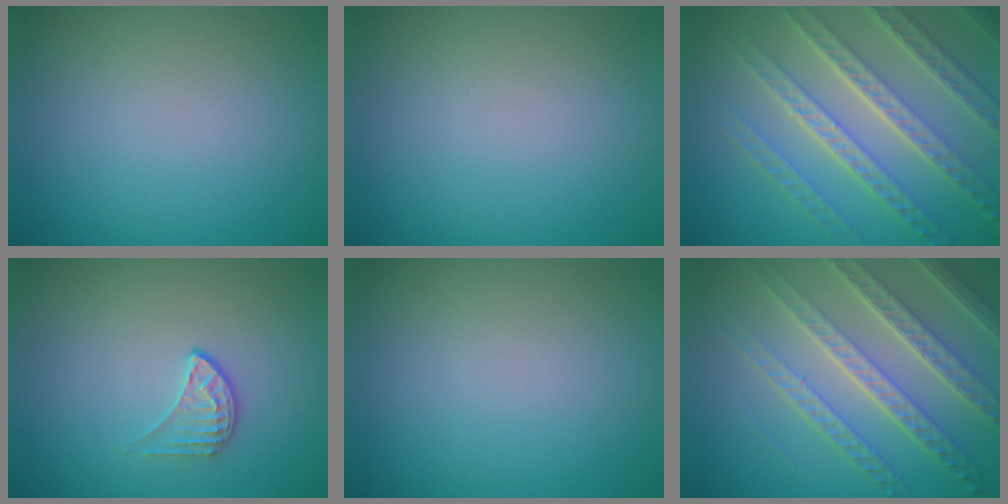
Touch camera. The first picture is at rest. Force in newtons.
{"total": 0.0}
{"total": 8.0, "press": 5.7, "slide": 5.6}
{"total": 1.6, "press": 1.0, "slide": 1.2}
{"total": 0.0}
{"total": 7.5, "press": 5.3, "slide": 5.3}